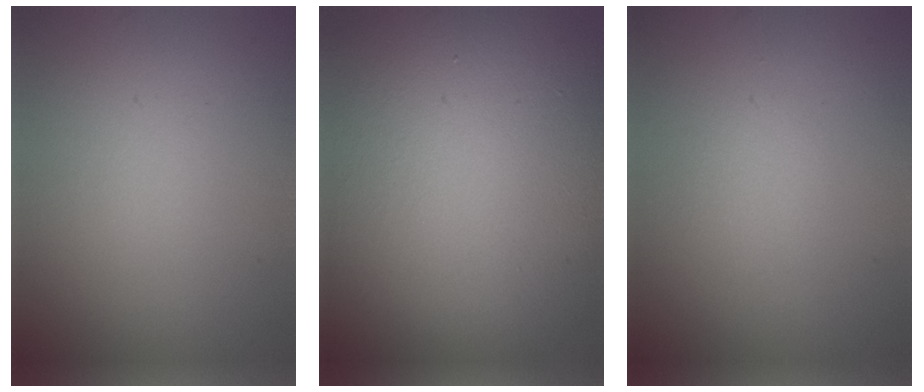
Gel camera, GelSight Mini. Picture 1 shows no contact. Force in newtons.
{"total": 18.3, "press": 18.2, "slide": 1.2}
{"total": 0.9, "press": 0.9, "slide": 0.1}